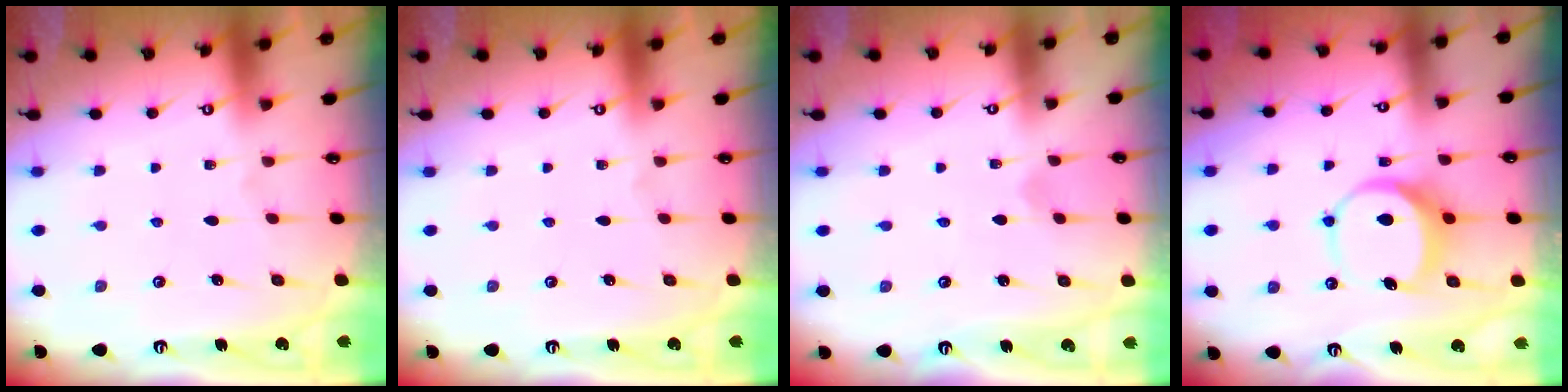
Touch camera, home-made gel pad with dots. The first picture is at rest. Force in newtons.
{"total": 0.0}
{"total": 0.0}
{"total": 7.6, "press": 7.6, "slide": 0.4}